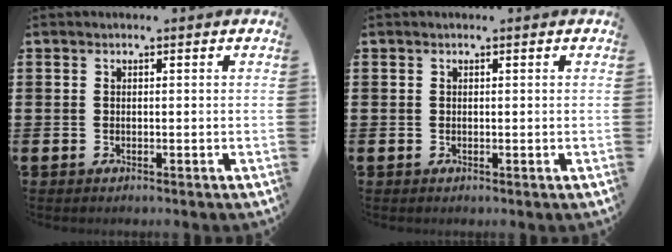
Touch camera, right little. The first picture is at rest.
{"total": 0.0}